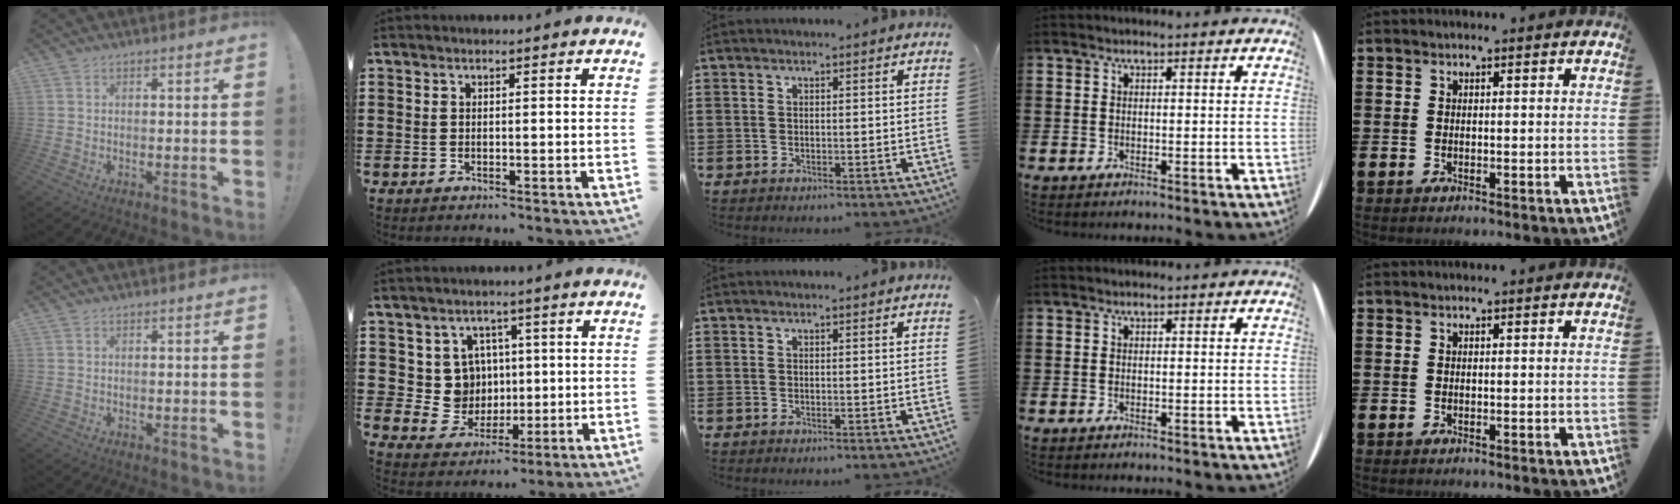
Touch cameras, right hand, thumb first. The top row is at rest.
{"index": {"total": 6.9, "force": [1.9, 6.3, 2.1], "torque": [-0.056, 0.001, 0.038]}}